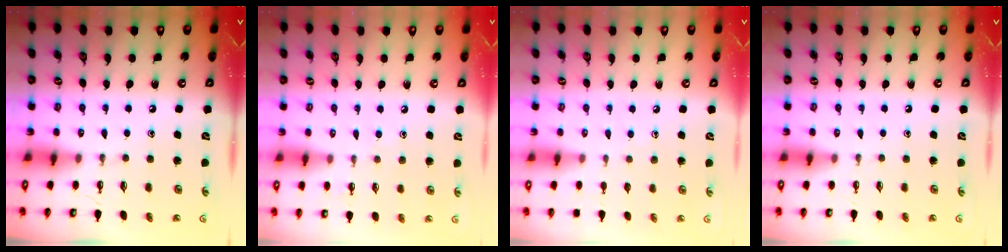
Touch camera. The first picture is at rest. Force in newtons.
{"total": 4.4, "press": 4.4, "slide": 0.5}
{"total": 4.9, "press": 4.8, "slide": 0.7}
{"total": 0.0}